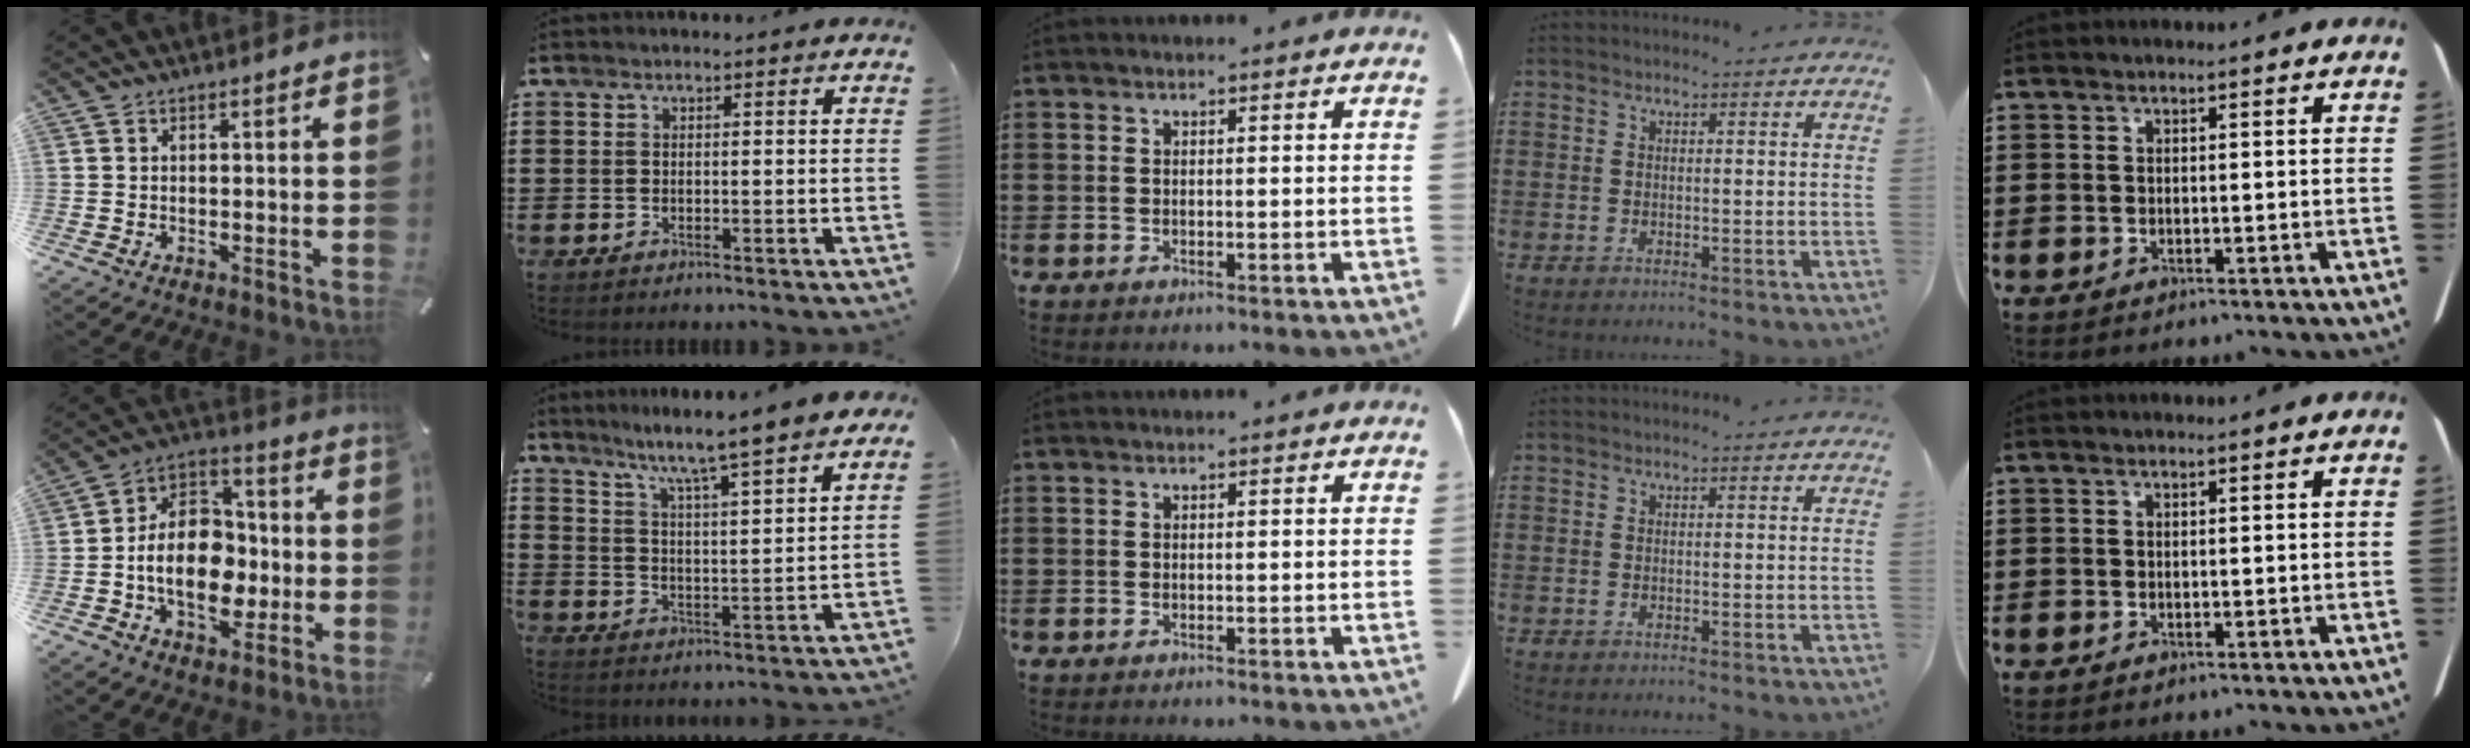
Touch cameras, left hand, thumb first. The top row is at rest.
{"thumb": {"total": 15.4, "force": [-3.4, 11.5, 9.7], "torque": [-0.186, 0.016, -0.059]}, "index": {"total": 5.1, "force": [4.5, -1.3, 2.0], "torque": [-0.061, -0.040, 0.065]}}